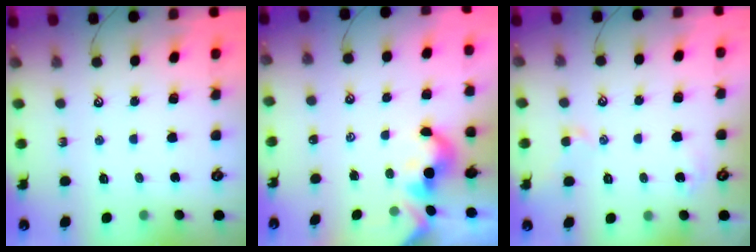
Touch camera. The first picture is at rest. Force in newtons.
{"total": 2.0, "press": 2.0, "slide": 0.4}
{"total": 2.9, "press": 2.8, "slide": 0.8}